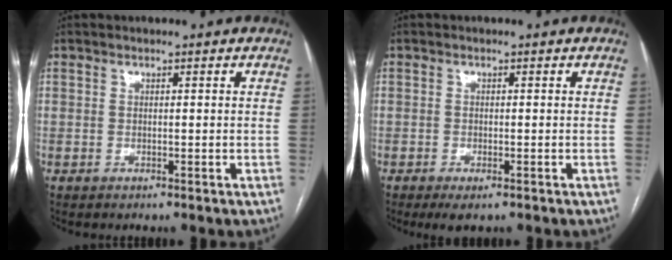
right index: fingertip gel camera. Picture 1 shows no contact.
{"total": 2.6, "force": [-1.6, 0.9, 1.8], "torque": [-0.026, -0.005, -0.021]}